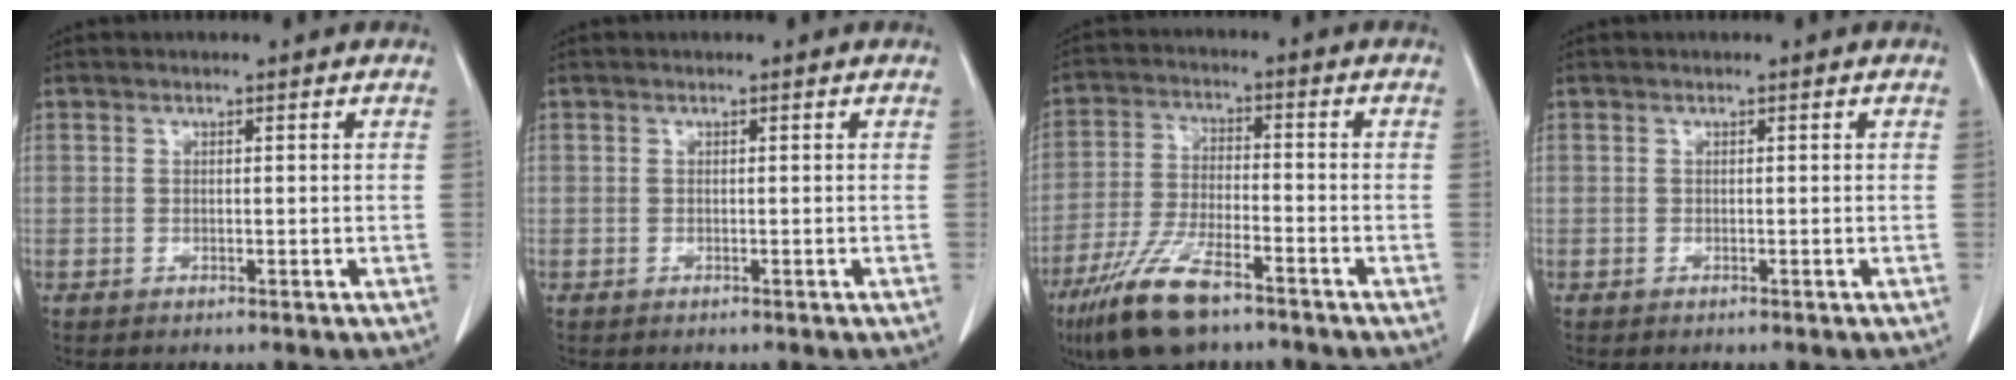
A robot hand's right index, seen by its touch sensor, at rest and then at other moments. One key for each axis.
{"total": 0.0}
{"total": 11.9, "fx": -8.1, "fy": 2.8, "fz": 8.1, "tx": -0.167, "ty": -0.022, "tz": -0.148}
{"total": 0.0}